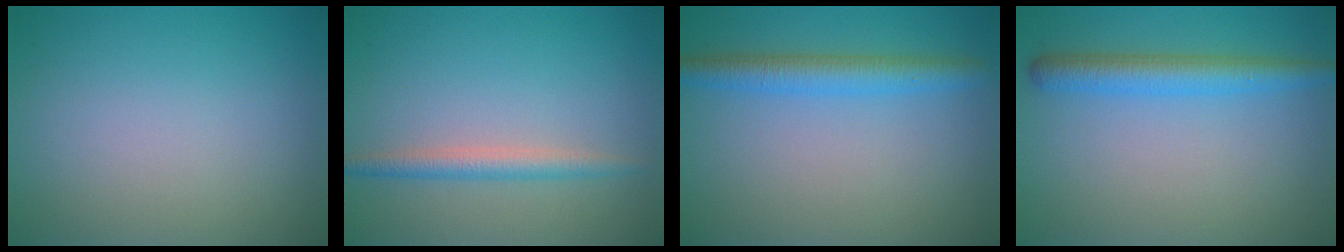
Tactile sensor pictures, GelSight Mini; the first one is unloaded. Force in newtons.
{"total": 2.2, "press": 2.2, "slide": 0.0}
{"total": 3.4, "press": 3.4, "slide": 0.2}
{"total": 3.5, "press": 3.5, "slide": 0.1}